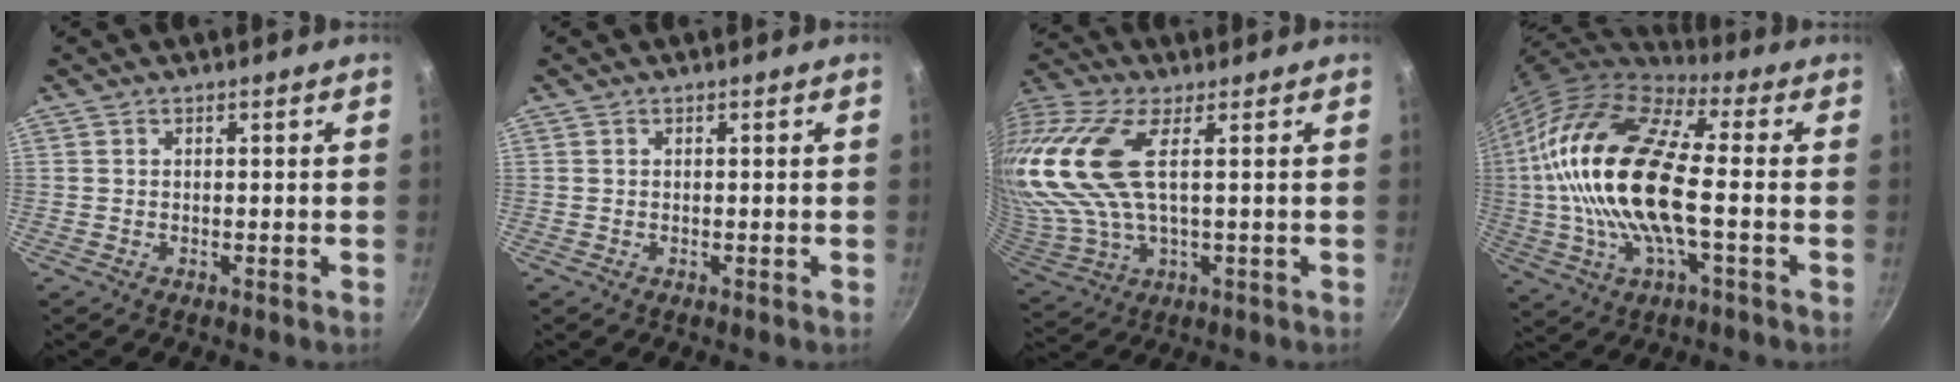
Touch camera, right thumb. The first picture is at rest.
{"total": 0.0}
{"total": 20.2, "force": [4.6, 9.4, 17.2], "torque": [-0.390, 0.008, 0.091]}
{"total": 22.5, "force": [-0.2, 9.1, 20.6], "torque": [-0.404, 0.023, -0.018]}